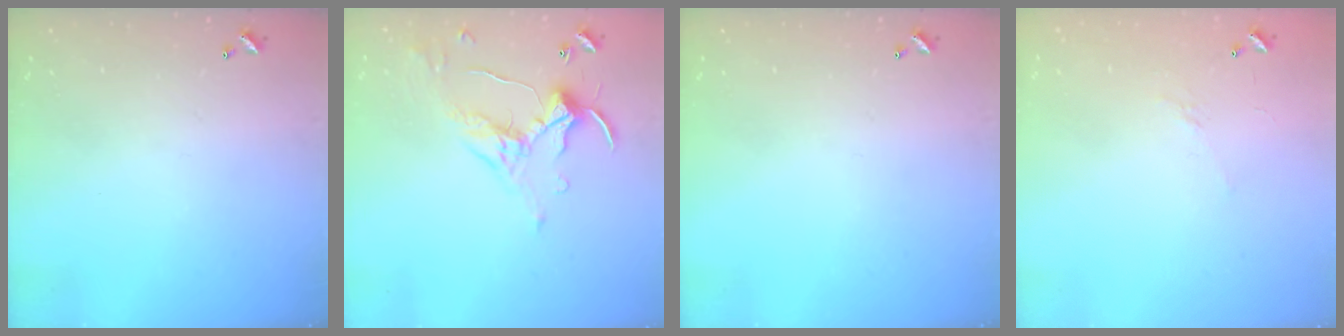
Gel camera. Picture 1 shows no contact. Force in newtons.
{"total": 1.7, "press": 1.5, "slide": 0.8}
{"total": 0.0}
{"total": 6.2, "press": 6.2, "slide": 0.8}